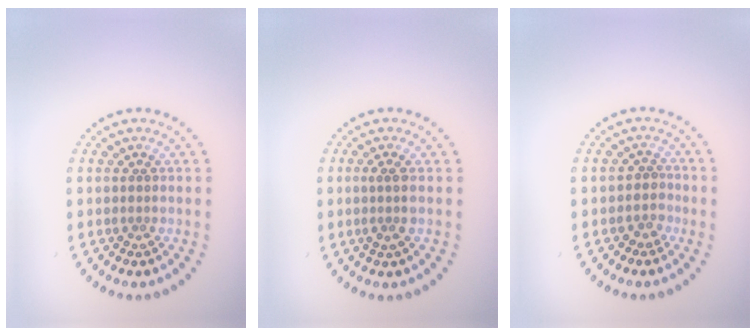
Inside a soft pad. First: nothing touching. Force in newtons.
{"total": 1.6, "press": 1.3, "slide": 0.9}
{"total": 1.7, "press": 1.3, "slide": 1.1}